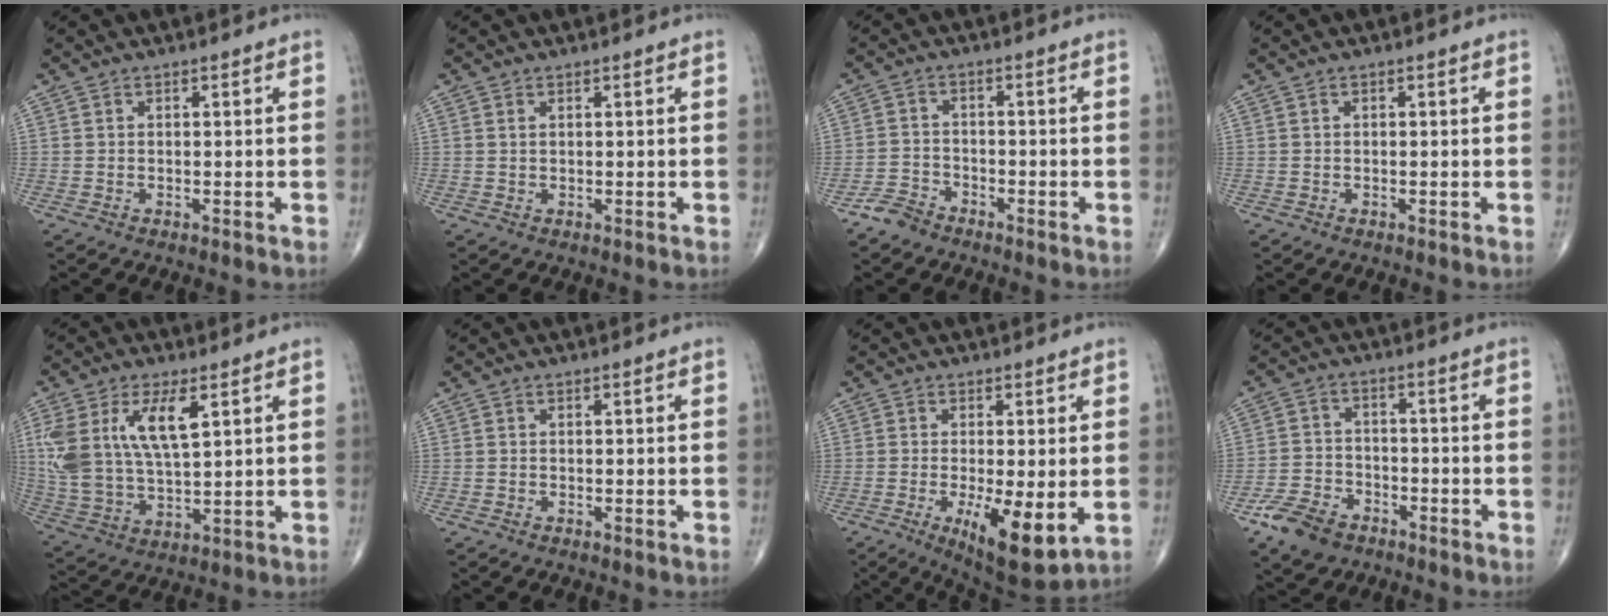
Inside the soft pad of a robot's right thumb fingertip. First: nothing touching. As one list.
[{"total": 0.6, "force": [0.3, 0.3, 0.4], "torque": [-0.009, 0.004, 0.008]}, {"total": 3.7, "force": [-3.0, 1.9, 0.7], "torque": [-0.010, 0.012, -0.062]}, {"total": 0.0}, {"total": 15.4, "force": [5.3, 7.0, 12.7], "torque": [-0.264, -0.013, 0.111]}, {"total": 0.0}, {"total": 10.8, "force": [-2.6, 3.4, 9.9], "torque": [-0.159, -0.026, -0.035]}, {"total": 8.2, "force": [-5.2, 5.2, 3.7], "torque": [-0.063, 0.021, -0.098]}]